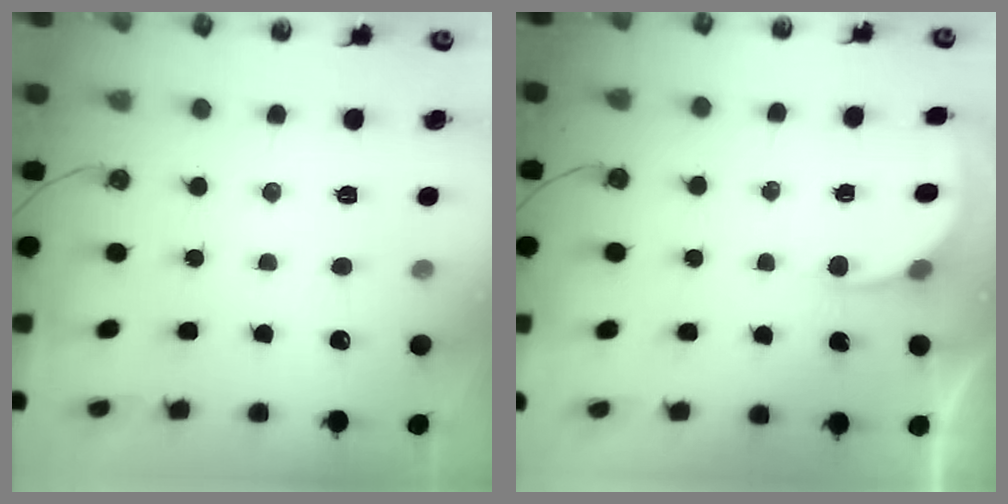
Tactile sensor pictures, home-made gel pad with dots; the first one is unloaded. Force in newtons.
{"total": 3.0, "press": 3.0, "slide": 0.3}